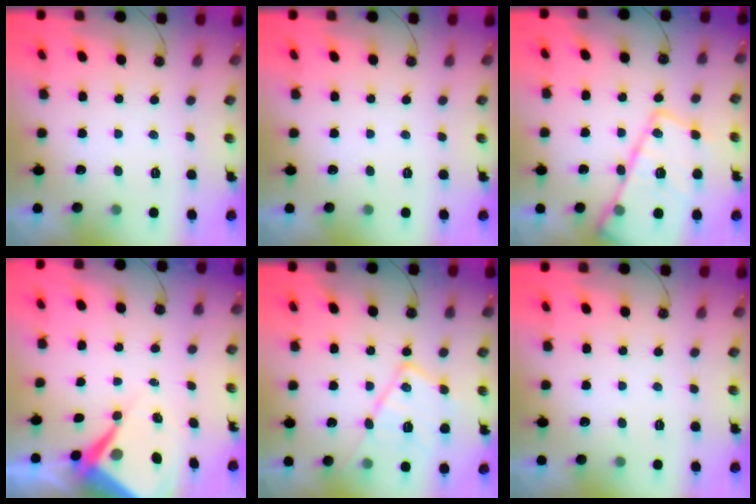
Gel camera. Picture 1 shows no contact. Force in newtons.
{"total": 0.0}
{"total": 23.2, "press": 23.1, "slide": 1.9}
{"total": 8.5, "press": 8.5, "slide": 0.9}
{"total": 16.5, "press": 16.4, "slide": 1.2}
{"total": 0.0}